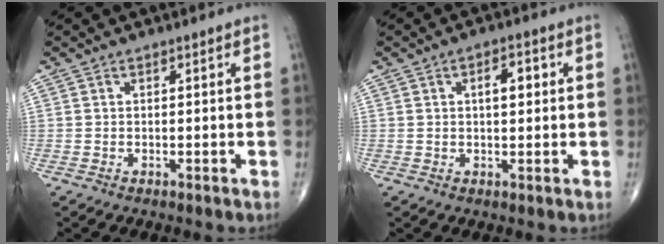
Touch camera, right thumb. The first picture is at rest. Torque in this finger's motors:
{"motor_torque": [0.65, 2.16, 0.51, 0.02, 0.01]}